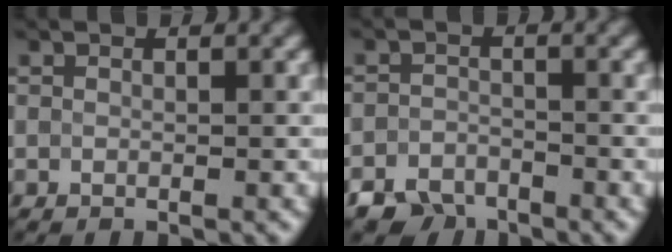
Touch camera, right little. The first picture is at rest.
{"total": 3.3, "force": [-2.8, 1.5, 0.4], "torque": [-0.002, -0.006, -0.057]}